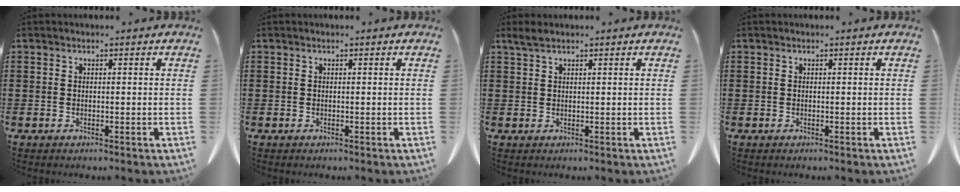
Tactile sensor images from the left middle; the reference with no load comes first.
{"total": 0.0}
{"total": 1.8, "force": [1.3, 0.4, 1.2], "torque": [-0.025, 0.003, 0.023]}
{"total": 0.0}